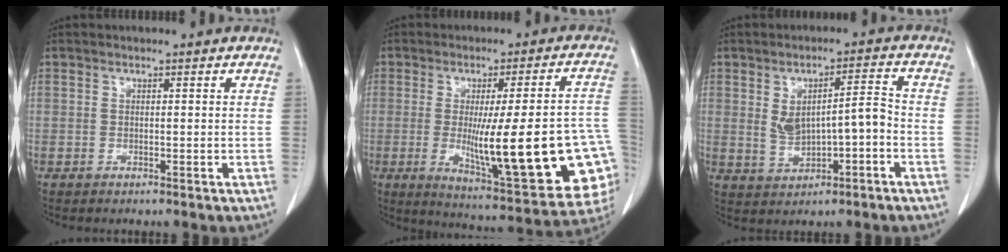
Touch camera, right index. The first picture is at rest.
{"total": 24.7, "force": [-4.6, 3.4, 24.1], "torque": [-0.257, -0.008, -0.046]}
{"total": 7.0, "force": [-0.7, 2.3, 6.6], "torque": [-0.116, 0.020, 0.001]}